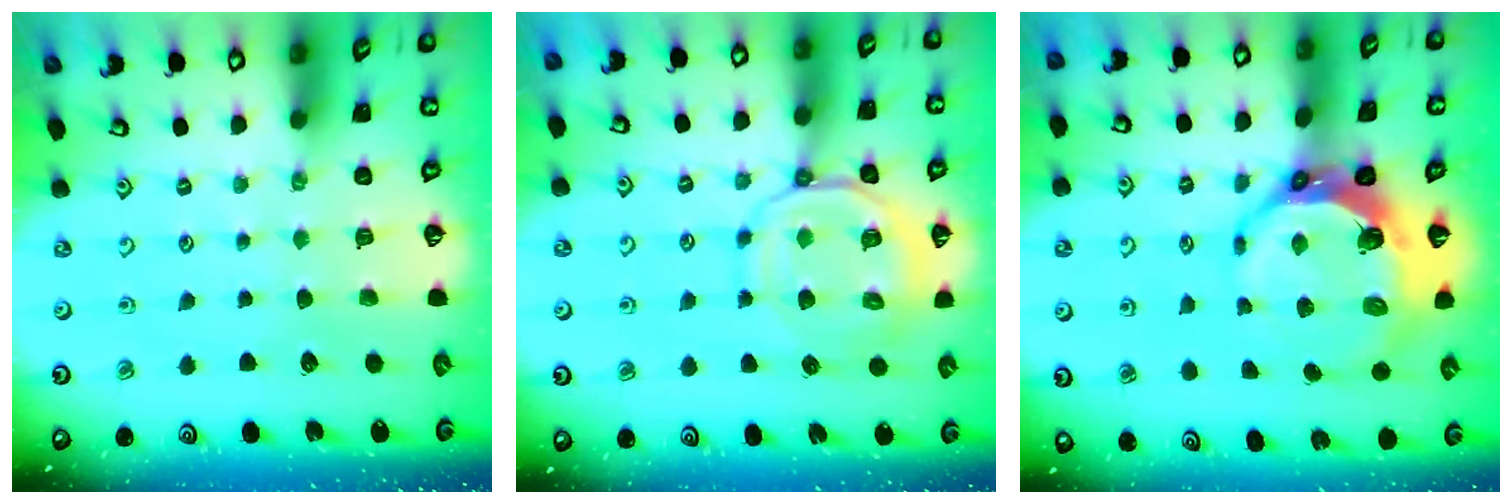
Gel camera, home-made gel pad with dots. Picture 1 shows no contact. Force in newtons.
{"total": 11.5, "press": 11.4, "slide": 1.5}
{"total": 11.1, "press": 10.2, "slide": 4.4}